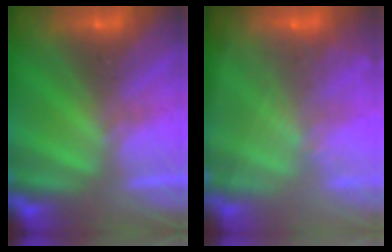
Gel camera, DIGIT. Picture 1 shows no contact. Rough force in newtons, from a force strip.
{"total": 7.4}